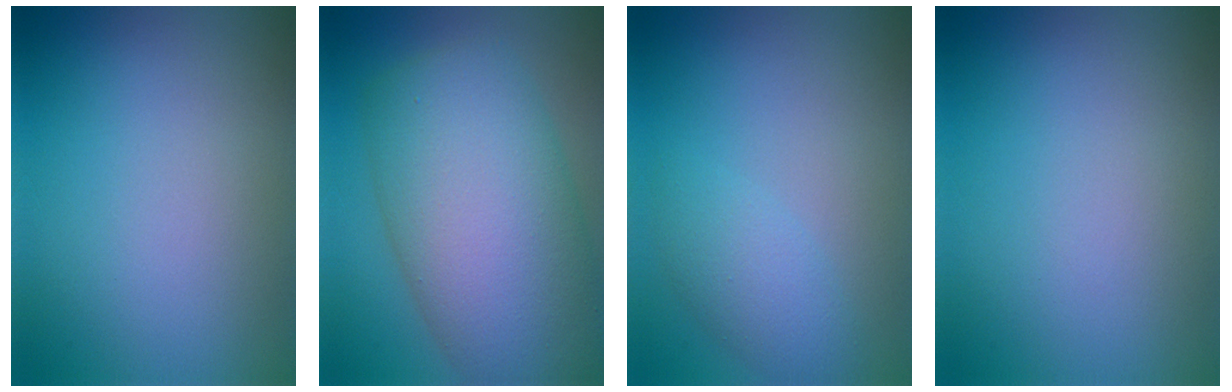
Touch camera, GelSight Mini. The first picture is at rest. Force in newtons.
{"total": 12.6, "press": 12.6, "slide": 0.5}
{"total": 2.5, "press": 2.5, "slide": 0.1}
{"total": 0.0}